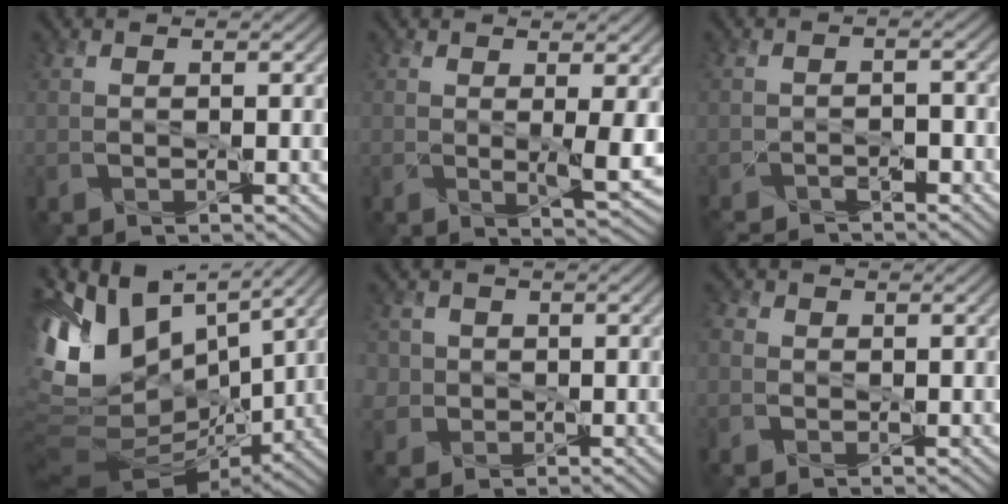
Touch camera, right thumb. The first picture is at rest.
{"total": 3.5, "force": [0.7, 0.4, 3.3], "torque": [-0.064, -0.012, 0.016]}
{"total": 4.9, "force": [-4.4, 1.5, 1.4], "torque": [-0.019, -0.001, -0.071]}
{"total": 14.9, "force": [3.3, 8.2, 11.9], "torque": [-0.256, -0.010, 0.084]}
{"total": 3.3, "force": [0.4, 3.2, 0.7], "torque": [-0.028, 0.001, 0.005]}
{"total": 1.5, "force": [0.1, 1.4, 0.6], "torque": [-0.016, 0.001, -0.002]}